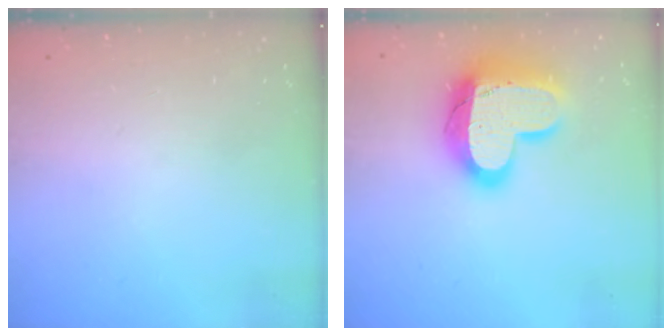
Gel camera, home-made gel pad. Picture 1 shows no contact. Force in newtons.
{"total": 20.0, "press": 20.0, "slide": 1.6}